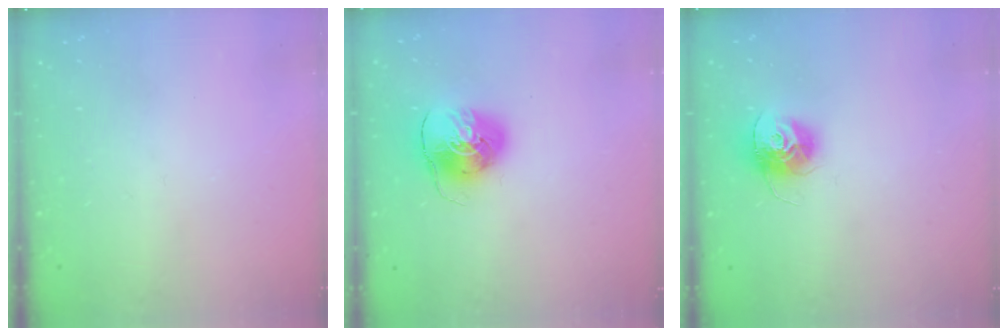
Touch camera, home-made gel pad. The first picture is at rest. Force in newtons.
{"total": 7.9, "press": 7.9, "slide": 0.7}
{"total": 12.3, "press": 12.3, "slide": 1.0}